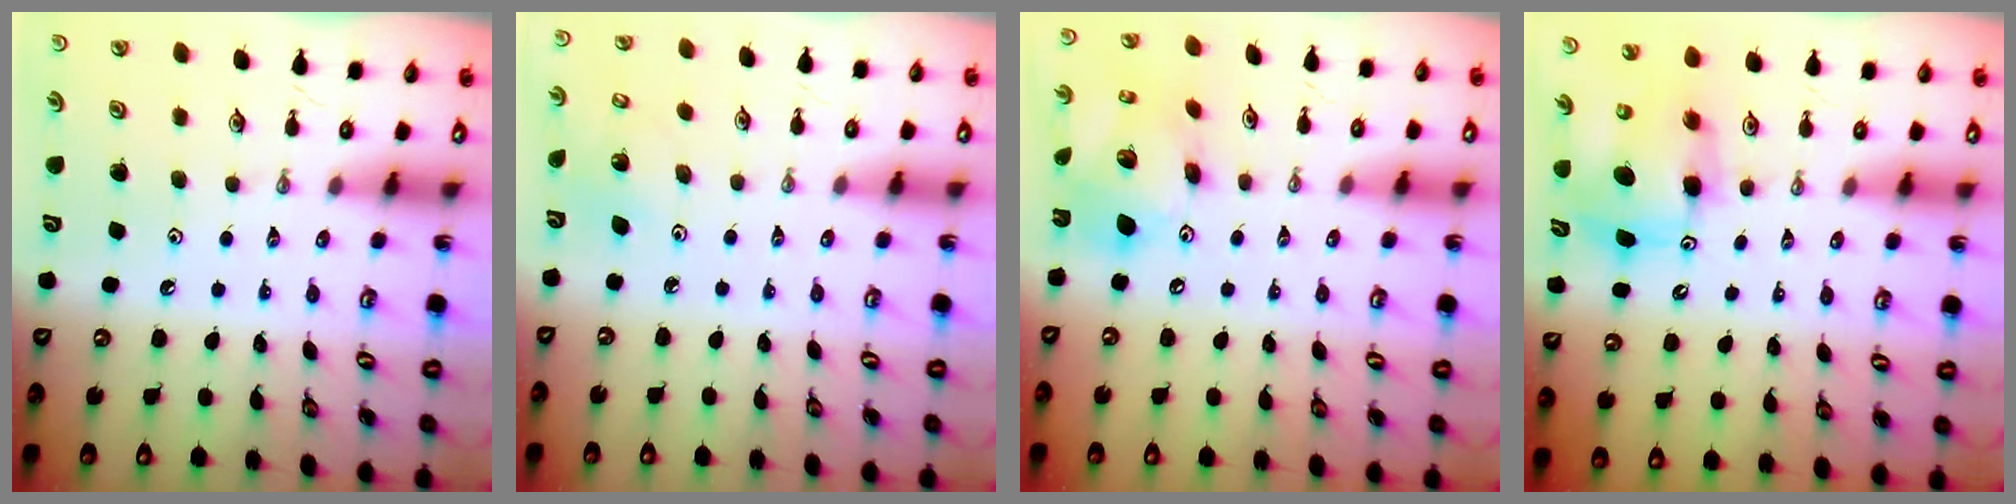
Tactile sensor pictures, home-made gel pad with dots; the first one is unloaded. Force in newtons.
{"total": 2.7, "press": 2.7, "slide": 0.2}
{"total": 15.2, "press": 15.1, "slide": 1.5}
{"total": 10.0, "press": 10.0, "slide": 0.5}